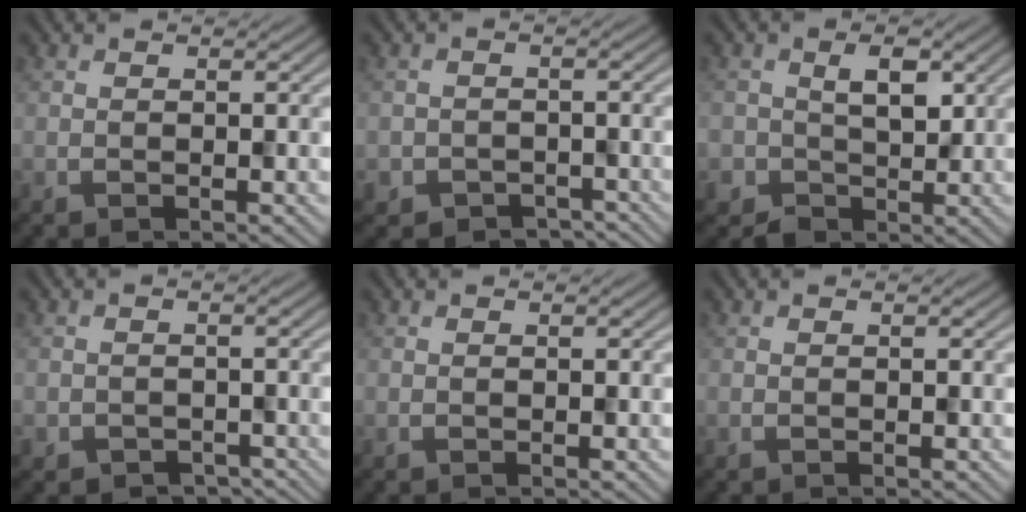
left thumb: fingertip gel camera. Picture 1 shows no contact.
{"total": 3.6, "force": [-2.3, 2.8, 0.6], "torque": [-0.004, -0.010, -0.027]}
{"total": 2.9, "force": [0.1, 2.6, 1.3], "torque": [-0.012, -0.005, 0.002]}
{"total": 2.9, "force": [-2.0, 2.0, 0.6], "torque": [-0.002, -0.011, -0.027]}
{"total": 0.0}
{"total": 0.0}